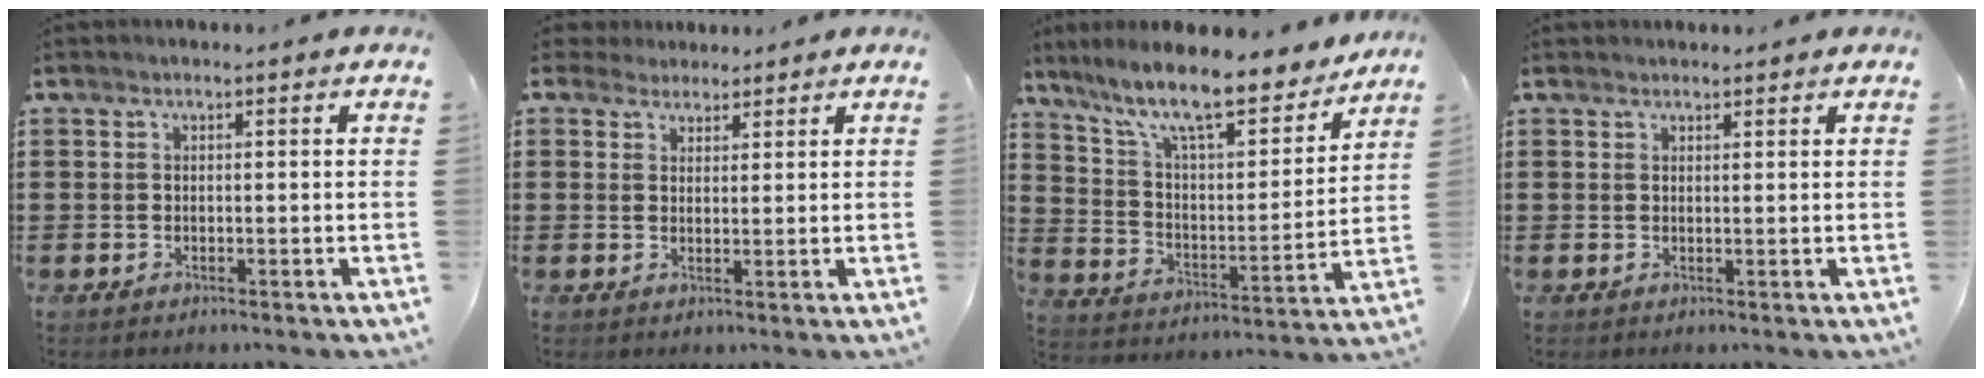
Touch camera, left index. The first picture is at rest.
{"total": 2.4, "force": [2.0, 1.3, -0.1], "torque": [-0.006, 0.010, 0.040]}
{"total": 11.7, "force": [9.7, 1.6, 6.2], "torque": [-0.150, -0.059, 0.165]}
{"total": 1.2, "force": [1.1, 0.3, 0.0], "torque": [-0.003, 0.001, 0.023]}